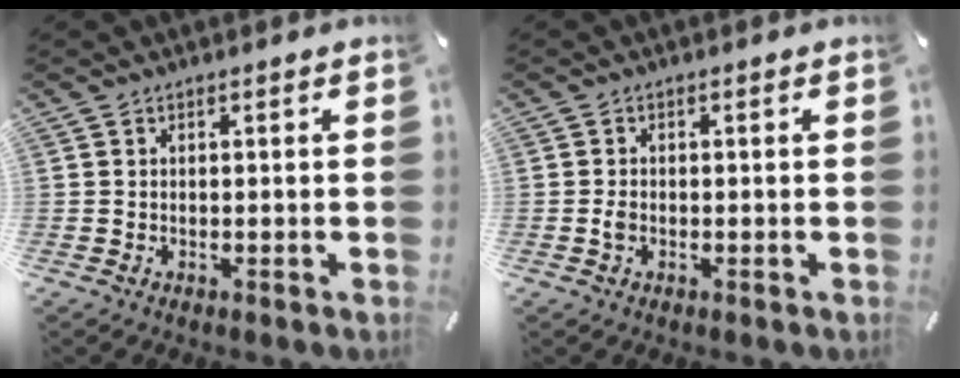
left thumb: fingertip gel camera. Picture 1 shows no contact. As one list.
[{"total": 1.4, "force": [-0.4, 0.9, 1.0], "torque": [-0.018, 0.003, -0.009]}]